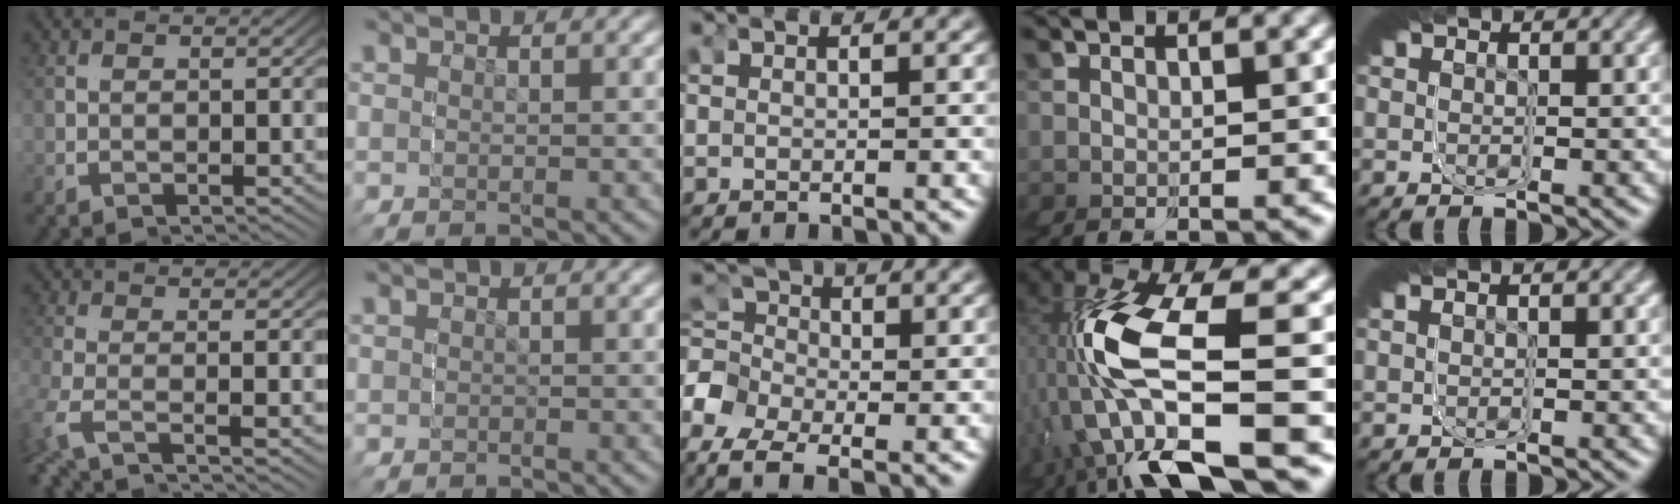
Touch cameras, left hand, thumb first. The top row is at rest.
{"thumb": {"total": 1.5, "force": [-0.1, -1.3, 0.8], "torque": [-0.030, 0.003, -0.007]}, "index": {"total": 1.2, "force": [-0.1, 0.9, 0.8], "torque": [-0.019, -0.007, 0.001]}, "middle": {"total": 5.9, "force": [-2.0, 4.7, 3.0], "torque": [-0.075, -0.031, -0.027]}, "ring": {"total": 7.6, "force": [-1.3, 3.6, 6.6], "torque": [-0.214, -0.019, -0.002]}}